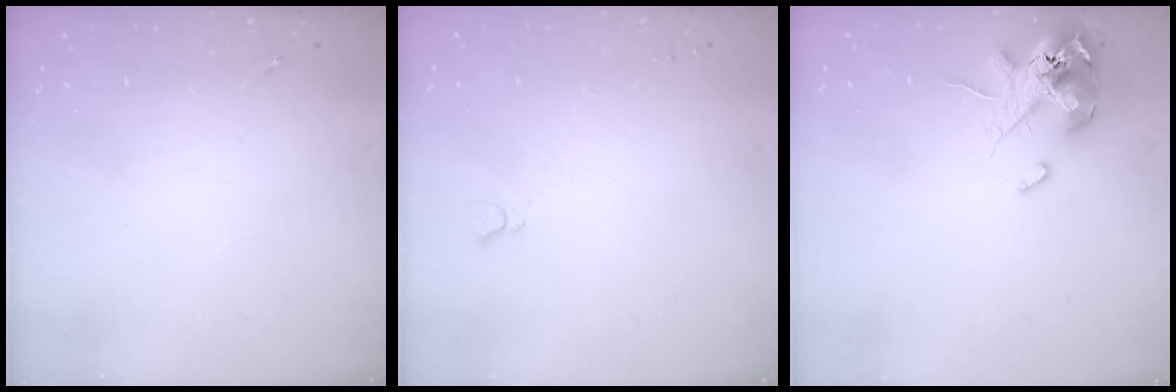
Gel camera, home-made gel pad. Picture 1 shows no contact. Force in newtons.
{"total": 2.8, "press": 2.7, "slide": 0.3}
{"total": 12.7, "press": 12.5, "slide": 2.2}